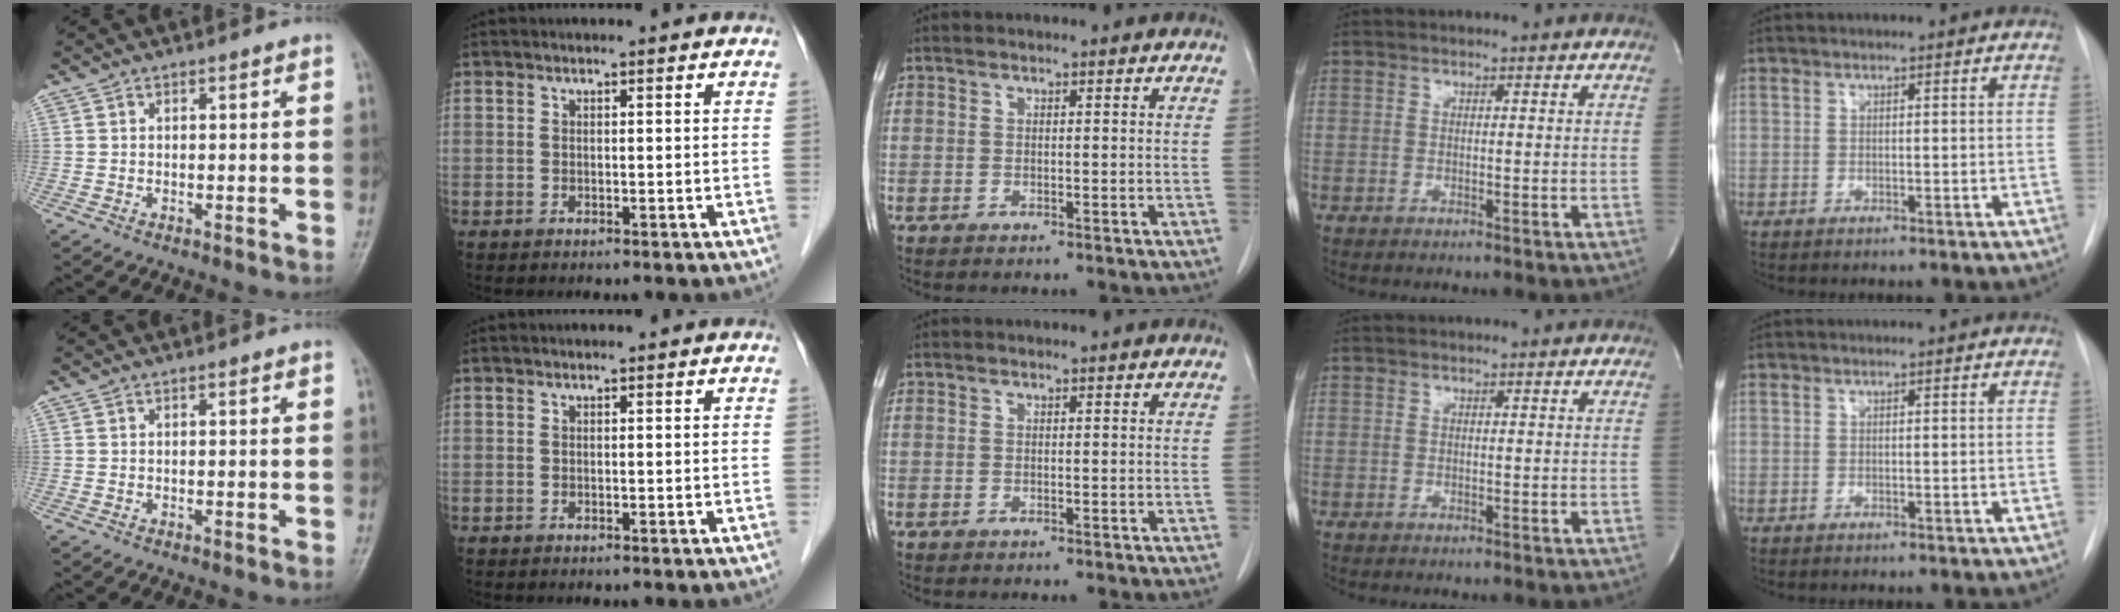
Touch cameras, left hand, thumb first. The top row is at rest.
{}